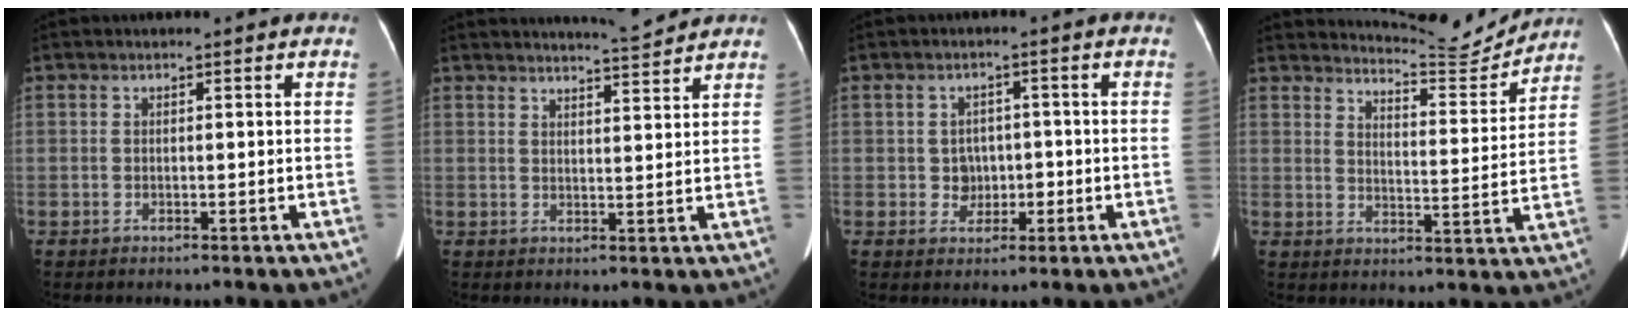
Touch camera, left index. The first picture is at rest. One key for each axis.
{"total": 5.3, "fx": 5.2, "fy": -0.4, "fz": 1.0, "tx": -0.025, "ty": -0.003, "tz": 0.071}
{"total": 3.2, "fx": -0.6, "fy": 2.9, "fz": 1.3, "tx": -0.016, "ty": 0.011, "tz": -0.005}
{"total": 9.8, "fx": 9.8, "fy": 0.0, "fz": 0.1, "tx": -0.009, "ty": -0.026, "tz": 0.135}